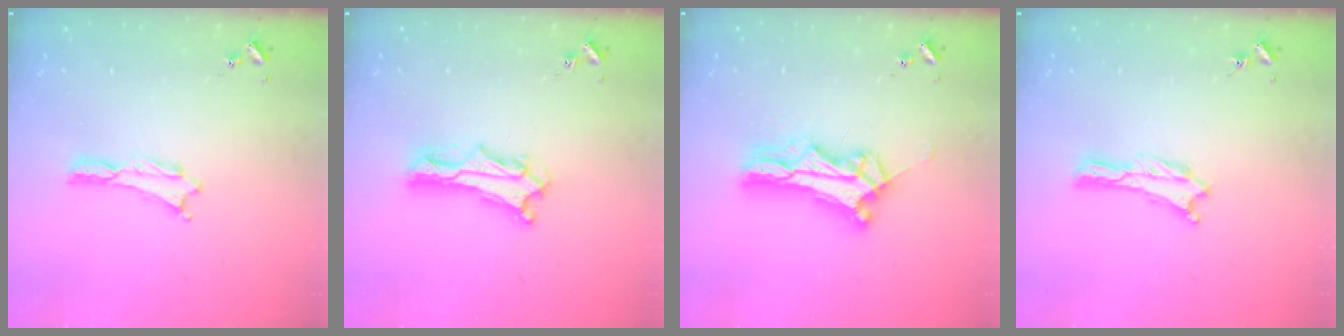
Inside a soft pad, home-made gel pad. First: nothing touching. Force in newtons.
{"total": 5.2, "press": 5.2, "slide": 0.6}
{"total": 9.2, "press": 9.2, "slide": 0.7}
{"total": 0.0}